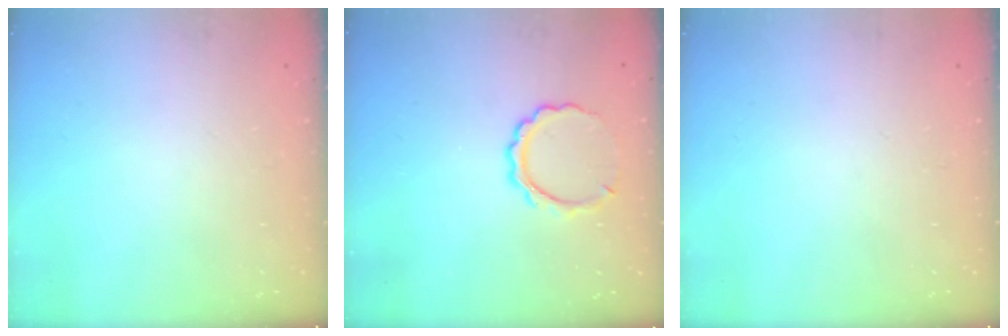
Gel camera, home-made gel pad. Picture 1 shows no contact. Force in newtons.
{"total": 6.9, "press": 6.9, "slide": 0.5}
{"total": 0.0}